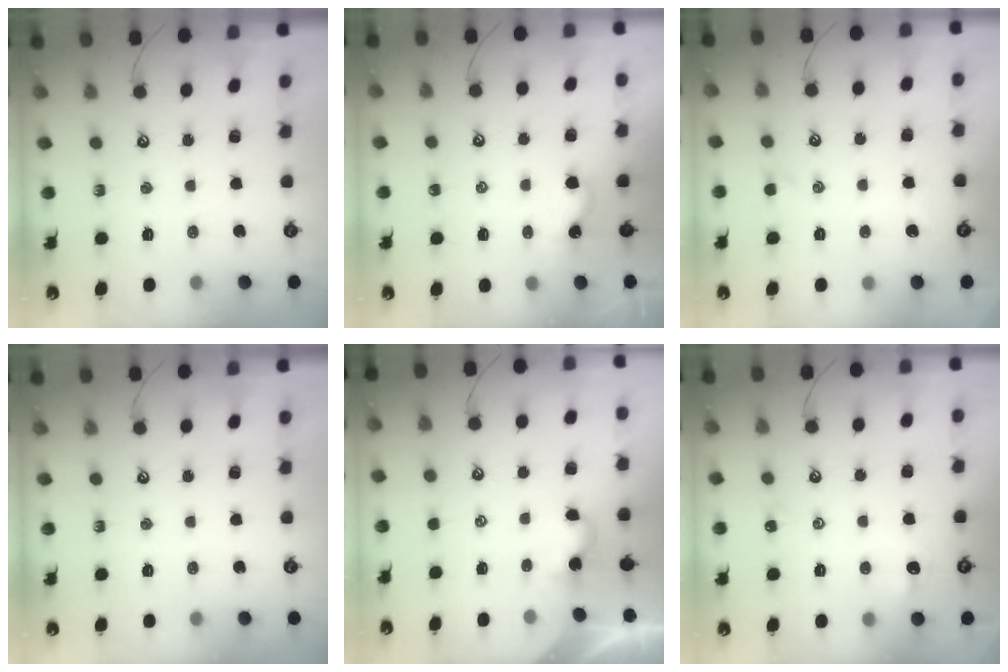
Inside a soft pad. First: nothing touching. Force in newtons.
{"total": 2.6, "press": 2.5, "slide": 0.5}
{"total": 2.0, "press": 2.0, "slide": 0.4}
{"total": 0.0}
{"total": 2.7, "press": 2.7, "slide": 0.2}
{"total": 1.6, "press": 1.5, "slide": 0.5}